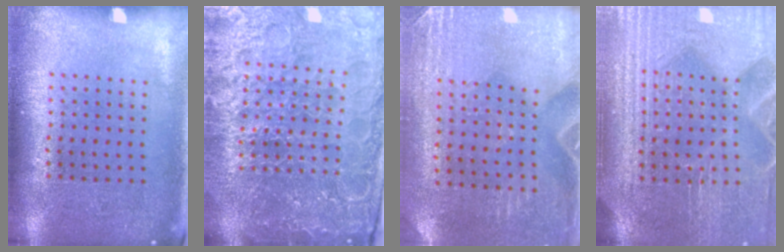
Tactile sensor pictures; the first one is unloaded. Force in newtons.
{"total": 5.6, "press": 5.1, "slide": 2.3}
{"total": 2.9, "press": 2.6, "slide": 1.1}
{"total": 4.3, "press": 4.0, "slide": 1.6}